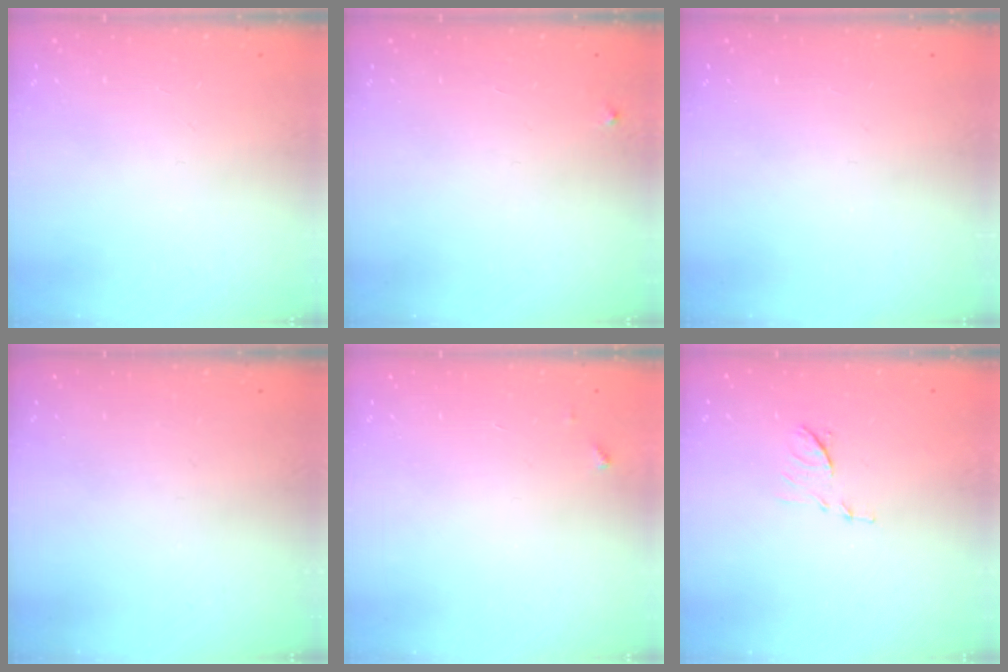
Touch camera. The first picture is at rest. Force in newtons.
{"total": 2.3, "press": 2.3, "slide": 0.2}
{"total": 0.0}
{"total": 0.0}
{"total": 3.6, "press": 3.6, "slide": 0.2}
{"total": 6.6, "press": 6.6, "slide": 0.5}